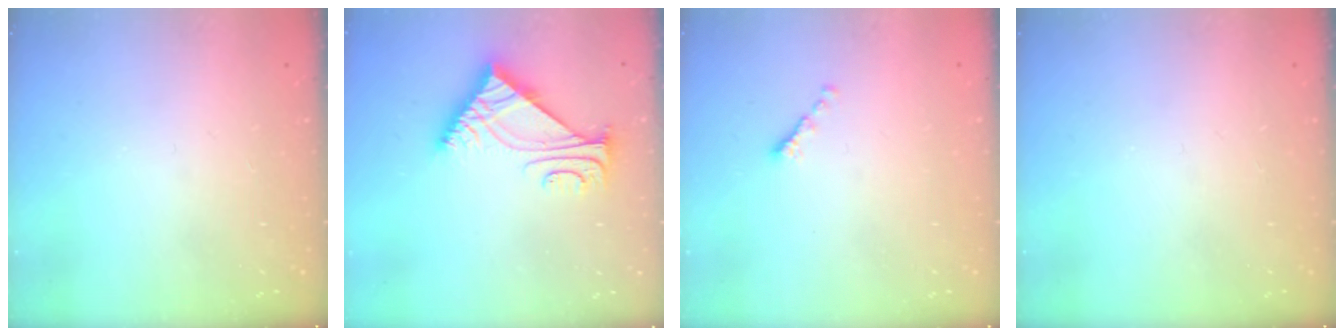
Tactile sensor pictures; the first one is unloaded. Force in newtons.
{"total": 7.1, "press": 7.1, "slide": 0.2}
{"total": 0.0}
{"total": 0.0}